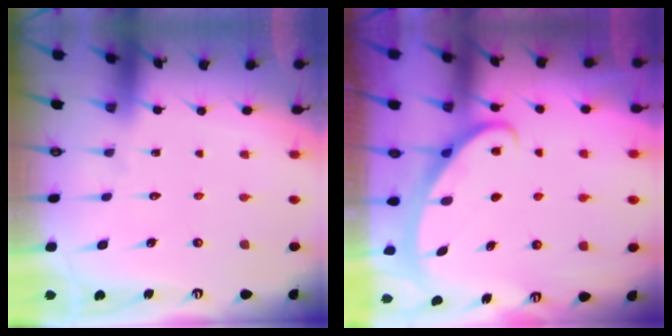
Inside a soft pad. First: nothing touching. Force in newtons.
{"total": 2.7, "press": 2.7, "slide": 0.4}